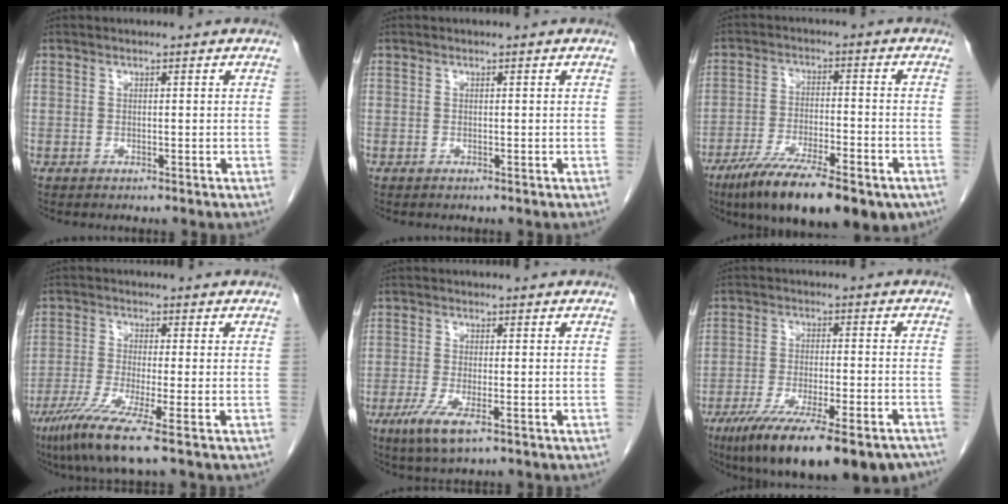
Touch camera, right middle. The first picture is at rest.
{"total": 0.0}
{"total": 18.6, "force": [-12.6, 4.8, 12.8], "torque": [-0.176, -0.022, -0.197]}
{"total": 8.3, "force": [-4.9, -0.6, 6.7], "torque": [-0.130, -0.029, -0.092]}
{"total": 5.1, "force": [-2.7, 1.0, 4.3], "torque": [-0.094, -0.017, -0.045]}
{"total": 21.5, "force": [-16.2, 4.3, 13.4], "torque": [-0.177, -0.026, -0.236]}